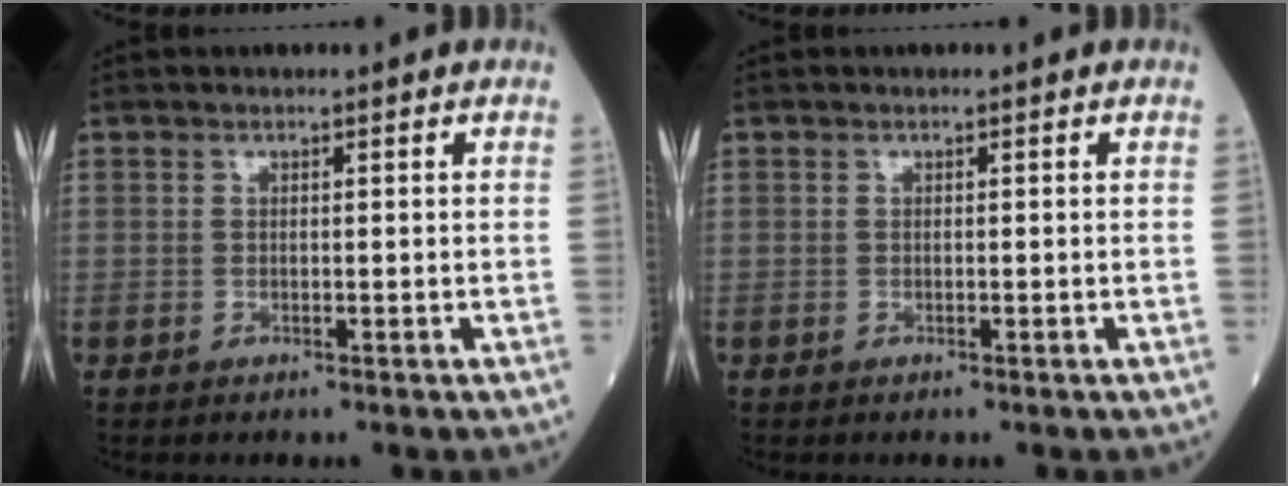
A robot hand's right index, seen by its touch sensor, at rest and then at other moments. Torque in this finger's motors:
{"motor_torque": [0.07, -0.01, 0.04, -0.01]}